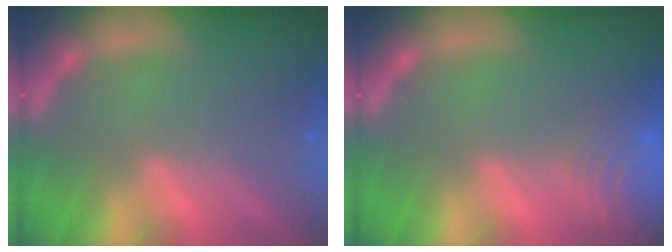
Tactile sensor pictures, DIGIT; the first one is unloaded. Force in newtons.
{"total": 8.5}